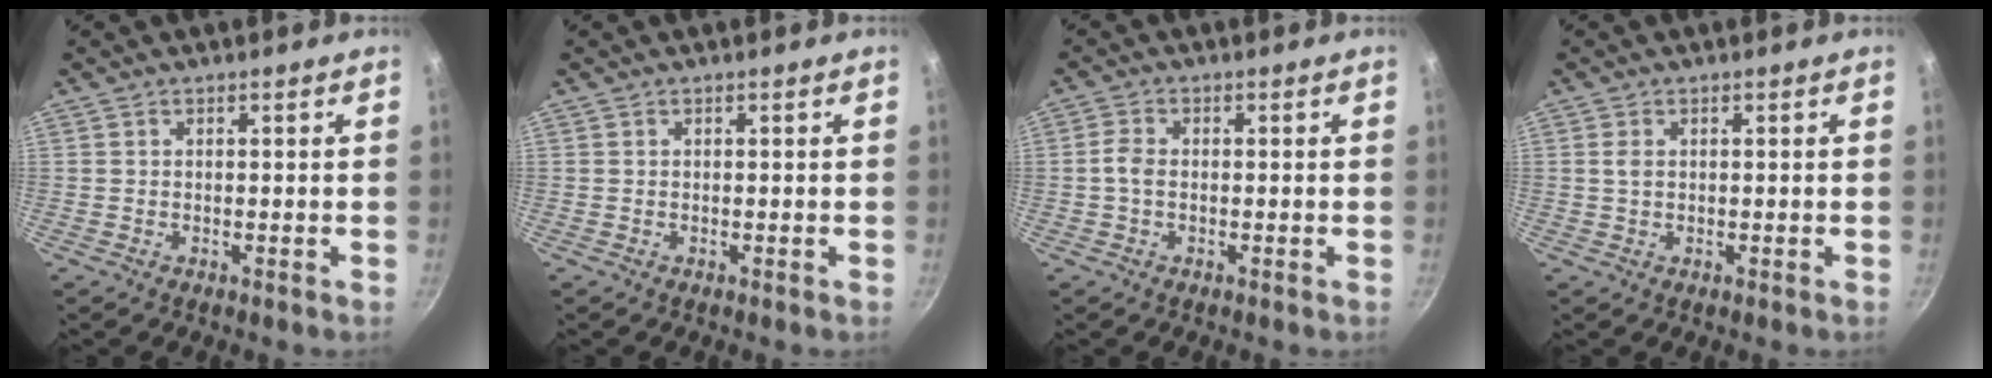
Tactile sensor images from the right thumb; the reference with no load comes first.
{"total": 0.0}
{"total": 2.8, "force": [-0.2, 1.8, 2.1], "torque": [-0.049, 0.010, -0.010]}
{"total": 1.6, "force": [0.4, 1.0, 1.2], "torque": [-0.024, 0.001, 0.007]}